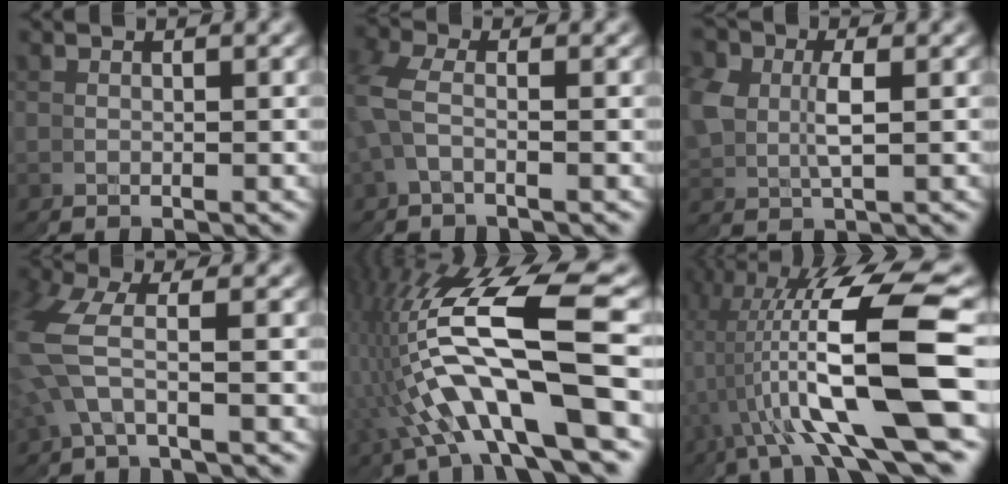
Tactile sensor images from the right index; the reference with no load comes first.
{"total": 4.3, "force": [1.7, 3.8, 0.7], "torque": [-0.045, 0.008, 0.018]}
{"total": 3.2, "force": [0.9, 2.8, 1.3], "torque": [-0.034, -0.012, 0.024]}
{"total": 3.7, "force": [1.6, 2.9, 1.7], "torque": [-0.075, 0.005, 0.026]}
{"total": 11.5, "force": [2.6, 4.4, 10.3], "torque": [-0.211, 0.012, 0.041]}
{"total": 10.8, "force": [0.1, 2.5, 10.5], "torque": [-0.180, 0.019, 0.001]}